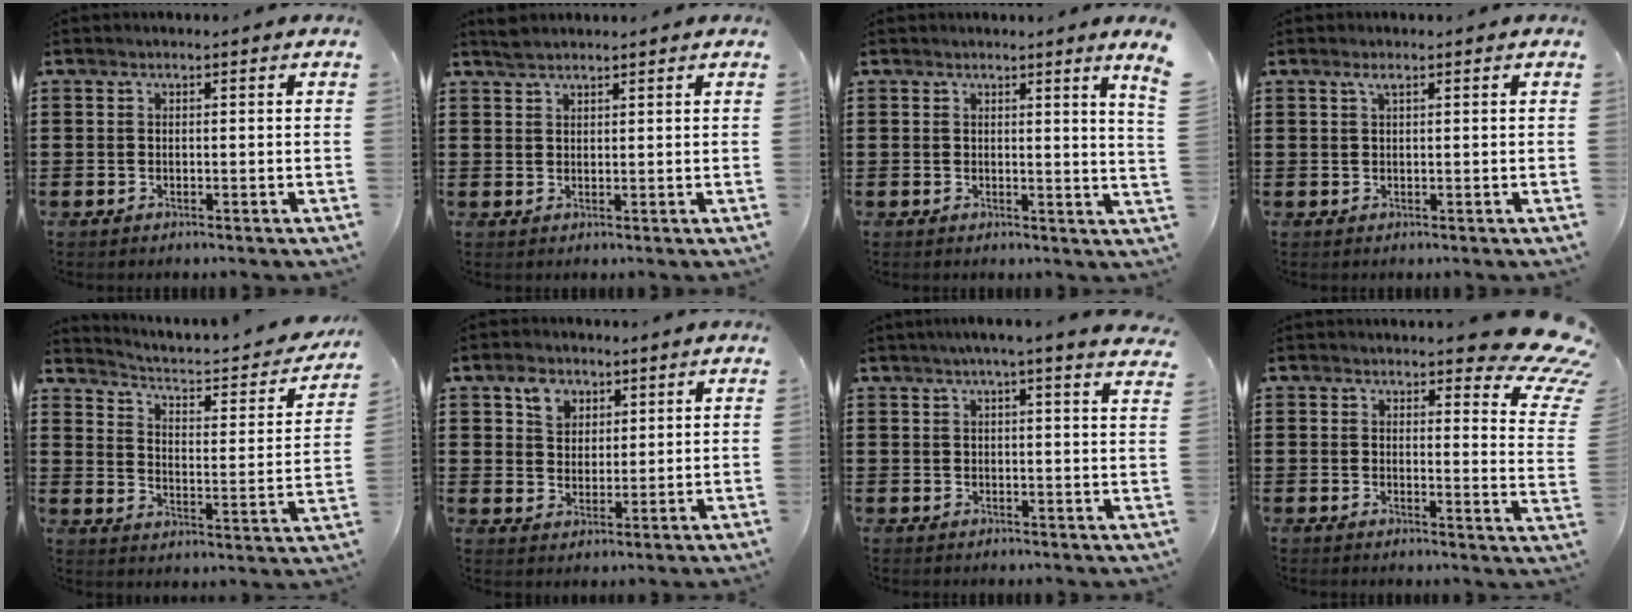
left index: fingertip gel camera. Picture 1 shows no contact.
{"total": 1.9, "force": [1.8, 0.4, 0.4], "torque": [-0.011, 0.002, 0.034]}
{"total": 2.4, "force": [1.8, -1.2, 1.1], "torque": [-0.024, -0.014, 0.032]}
{"total": 1.3, "force": [0.7, 0.3, 1.1], "torque": [-0.024, 0.003, 0.012]}
{"total": 3.2, "force": [2.4, 0.9, 1.9], "torque": [-0.054, -0.023, 0.030]}
{"total": 4.8, "force": [3.0, 3.3, 1.6], "torque": [-0.029, 0.007, 0.053]}
{"total": 3.7, "force": [3.0, -0.6, 2.0], "torque": [-0.047, -0.007, 0.052]}
{"total": 7.1, "force": [5.9, 1.2, 3.8], "torque": [-0.056, -0.035, 0.101]}